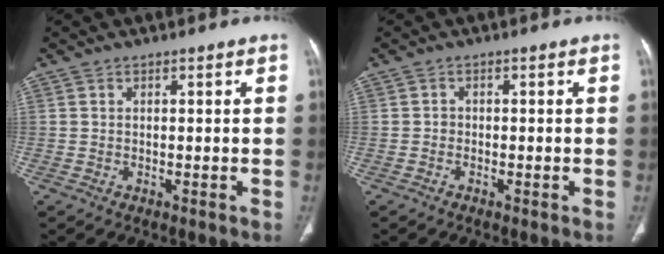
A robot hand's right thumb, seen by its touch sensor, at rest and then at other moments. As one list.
[{"total": 0.7, "force": [-0.4, 0.5, 0.1], "torque": [0.004, 0.004, -0.016]}]